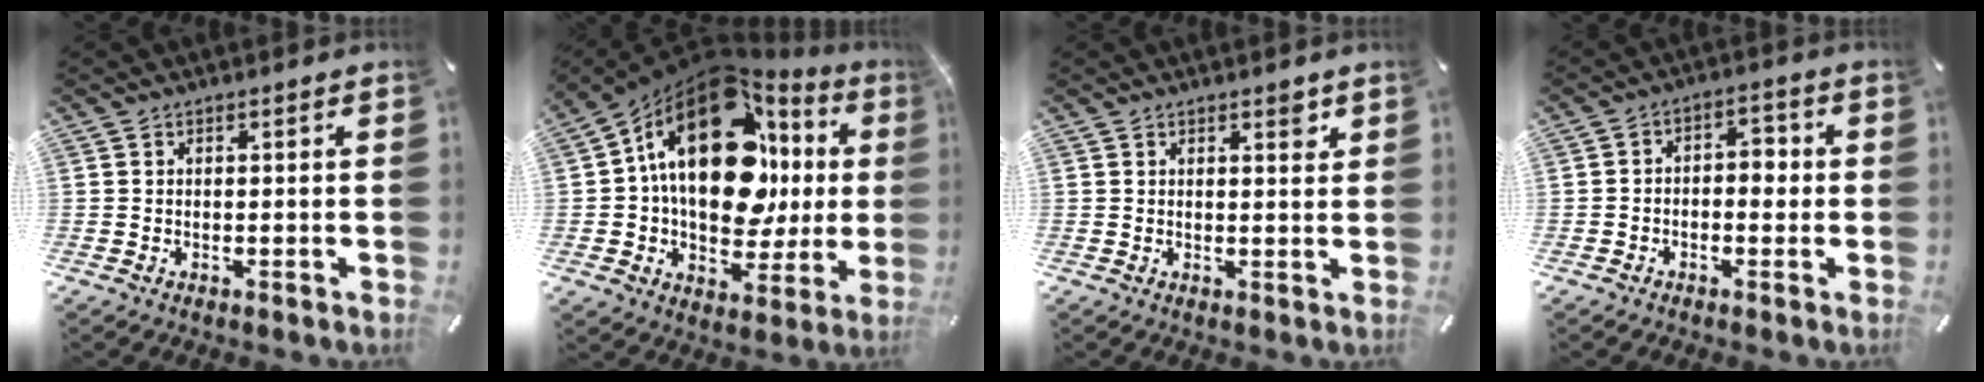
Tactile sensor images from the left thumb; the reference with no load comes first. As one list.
[{"total": 24.4, "force": [5.7, 14.9, 18.5], "torque": [-0.306, -0.039, 0.095]}, {"total": 2.4, "force": [1.5, 1.2, 1.4], "torque": [-0.006, -0.007, 0.022]}, {"total": 4.5, "force": [-1.5, 3.1, 3.0], "torque": [-0.037, 0.010, -0.034]}]